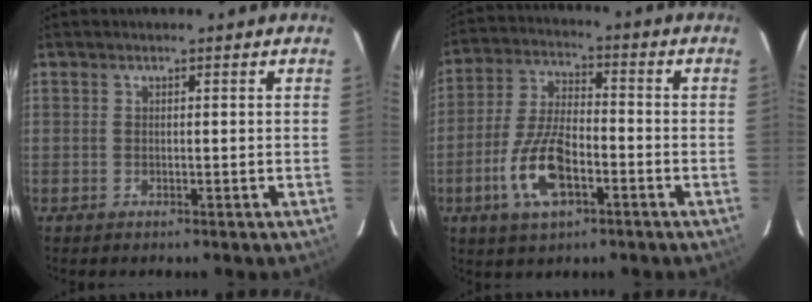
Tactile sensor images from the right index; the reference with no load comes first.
{"total": 12.0, "force": [-4.9, 5.0, 9.7], "torque": [-0.209, -0.003, -0.088]}